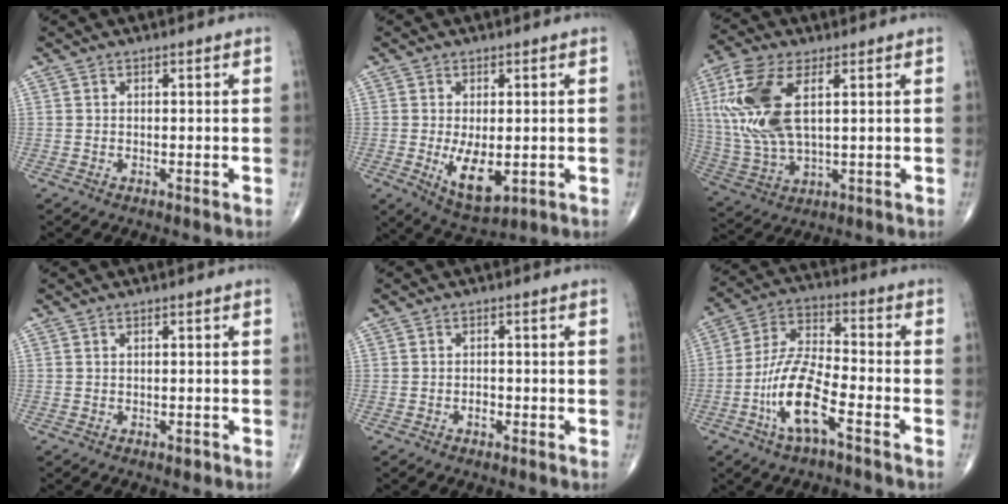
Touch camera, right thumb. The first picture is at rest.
{"total": 8.1, "force": [-1.3, 3.9, 7.0], "torque": [-0.108, -0.019, -0.010]}
{"total": 16.2, "force": [3.8, 7.5, 13.8], "torque": [-0.318, -0.002, 0.078]}
{"total": 0.8, "force": [-0.4, 0.4, 0.5], "torque": [-0.002, 0.000, -0.005]}
{"total": 1.4, "force": [-0.7, 0.9, 0.9], "torque": [-0.009, 0.004, -0.013]}
{"total": 12.7, "force": [-5.6, 3.9, 10.8], "torque": [-0.223, 0.037, -0.108]}